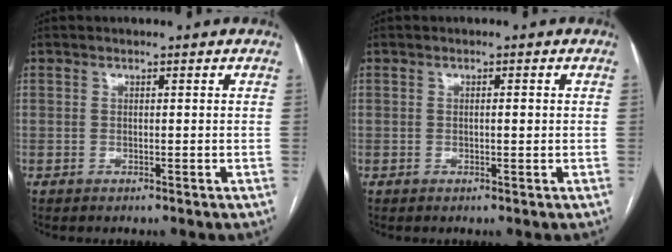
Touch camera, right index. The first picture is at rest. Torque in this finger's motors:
{"motor_torque": [-0.04, 0.07, -0.06, 0.00]}